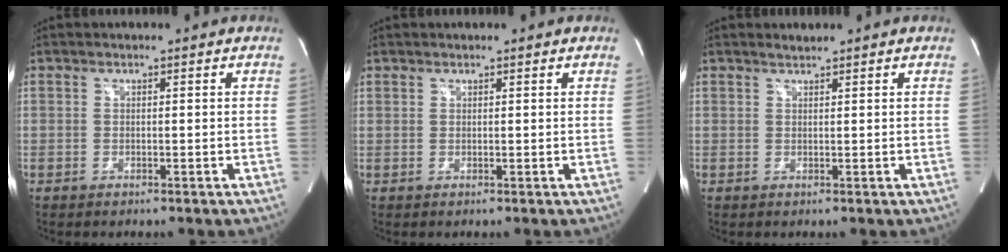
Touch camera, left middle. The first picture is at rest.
{"total": 0.7, "force": [0.5, 0.4, 0.0], "torque": [0.002, 0.003, 0.007]}
{"total": 0.6, "force": [0.5, -0.1, 0.1], "torque": [-0.009, 0.001, 0.013]}